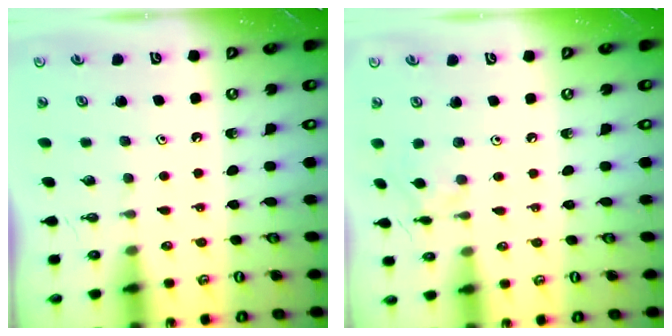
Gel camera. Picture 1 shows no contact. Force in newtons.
{"total": 1.6, "press": 1.6, "slide": 0.2}